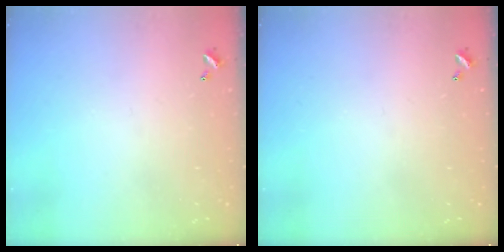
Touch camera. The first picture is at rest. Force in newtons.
{"total": 0.0}